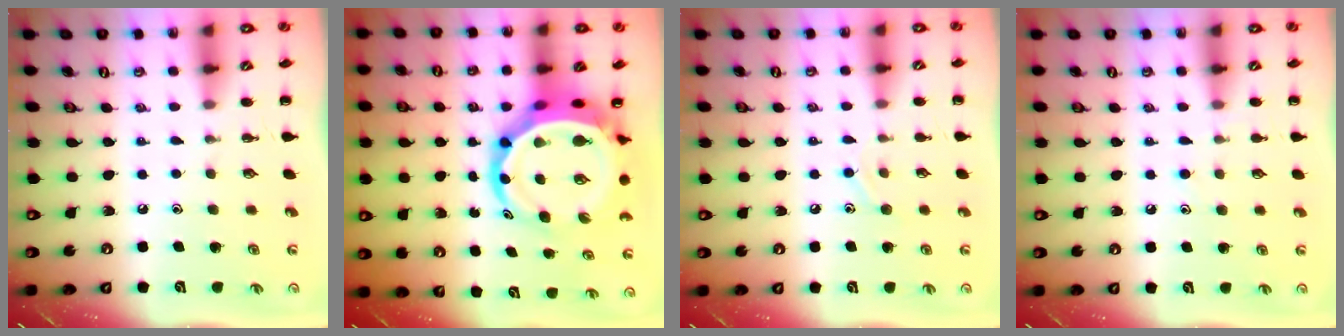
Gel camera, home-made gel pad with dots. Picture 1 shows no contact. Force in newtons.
{"total": 11.5, "press": 11.0, "slide": 3.1}
{"total": 8.3, "press": 8.1, "slide": 1.8}
{"total": 6.3, "press": 6.0, "slide": 1.9}